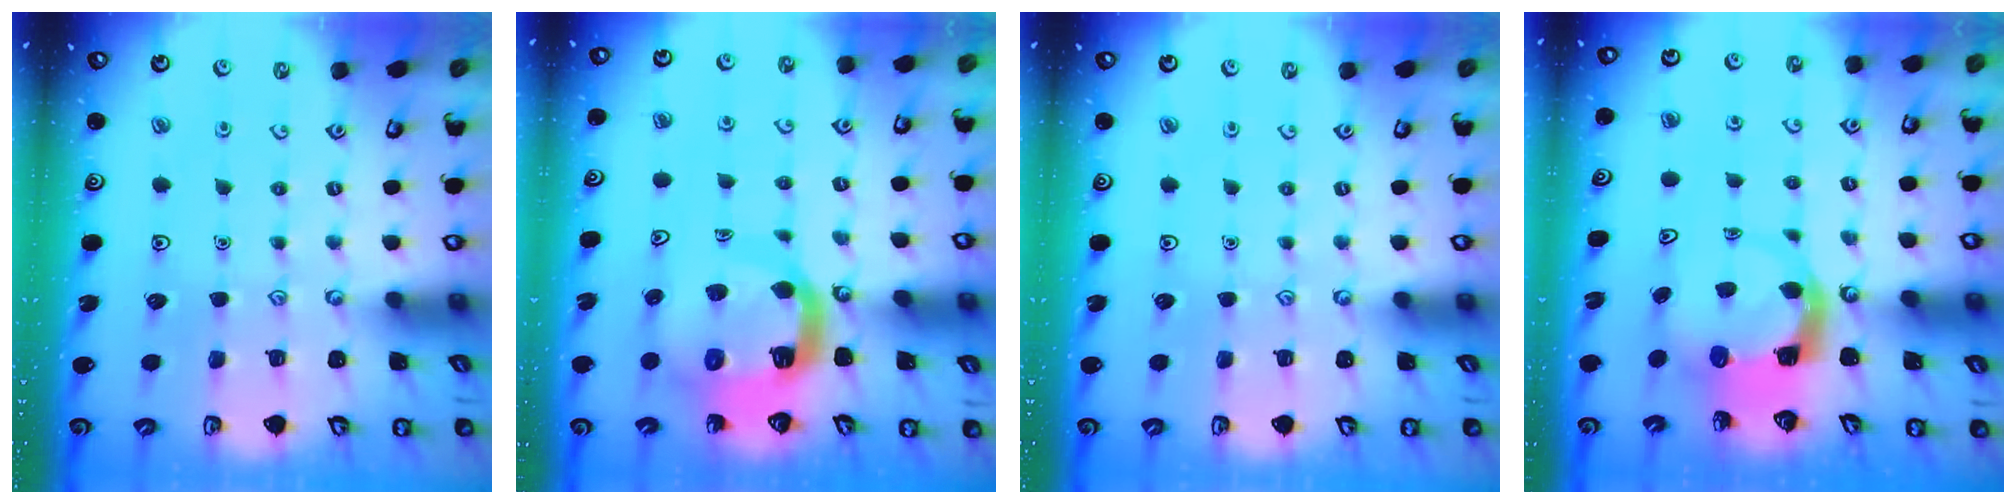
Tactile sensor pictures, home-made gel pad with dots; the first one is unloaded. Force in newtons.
{"total": 11.8, "press": 11.7, "slide": 1.4}
{"total": 0.0}
{"total": 5.5, "press": 5.5, "slide": 0.9}